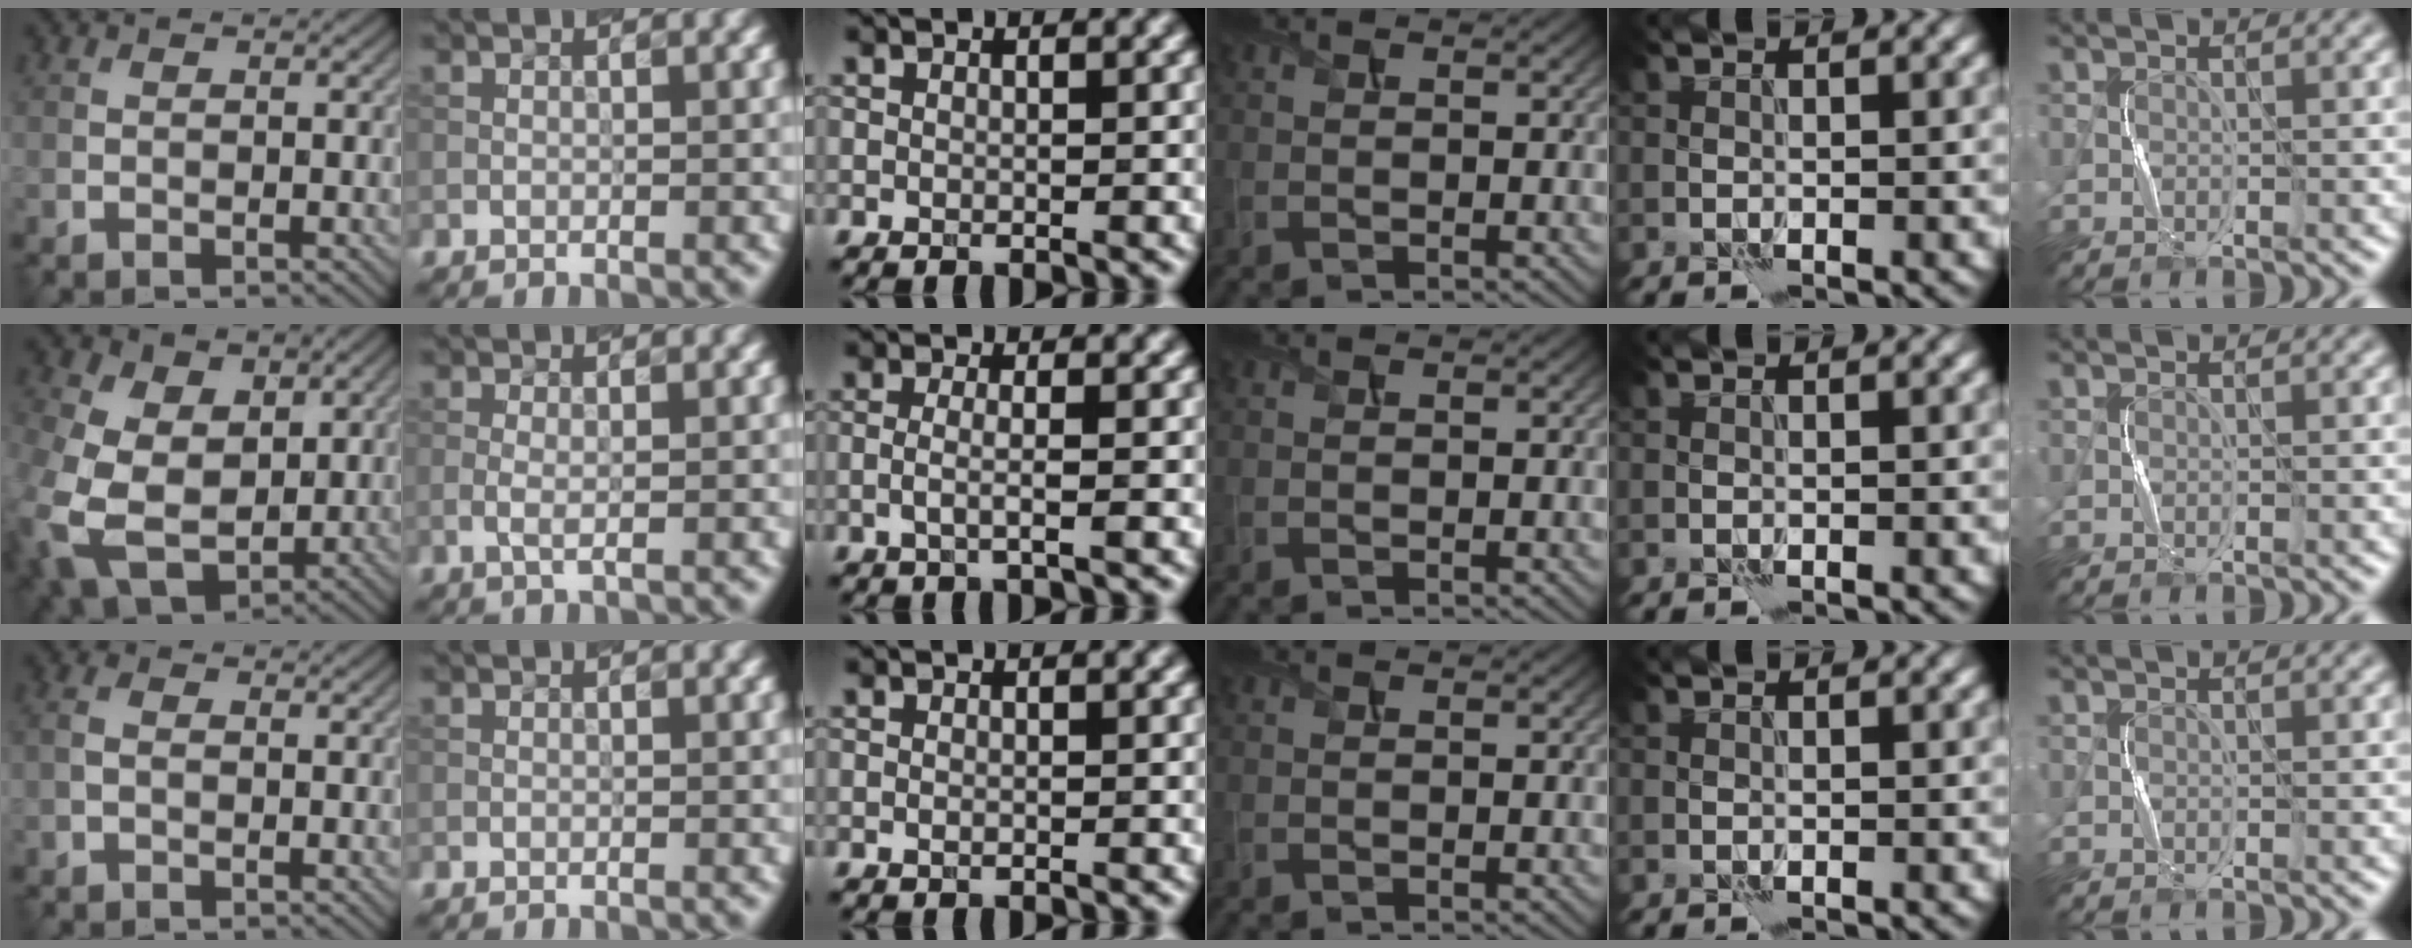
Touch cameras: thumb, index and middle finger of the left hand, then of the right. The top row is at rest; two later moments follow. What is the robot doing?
{"motion": "squeeze", "object": "sponge"}